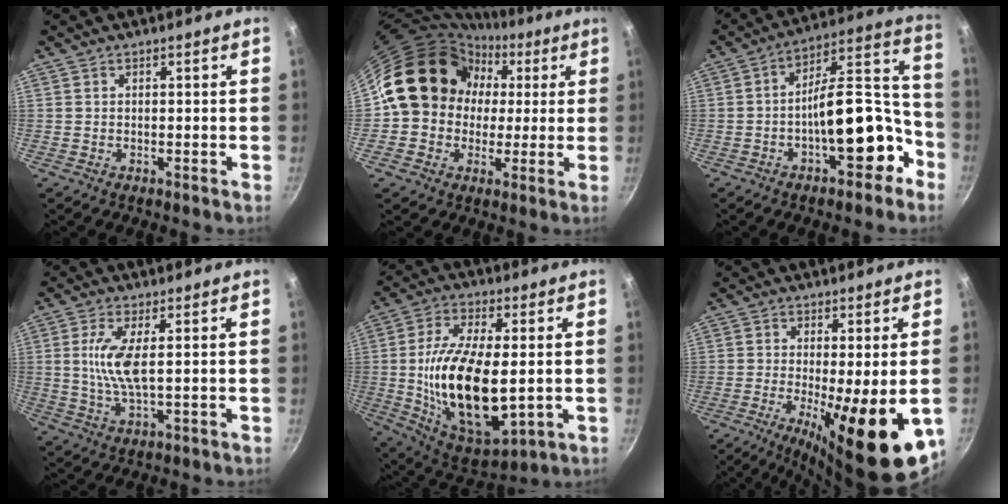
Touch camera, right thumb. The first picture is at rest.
{"total": 16.3, "force": [1.8, 14.4, 7.5], "torque": [-0.083, 0.037, 0.023]}
{"total": 17.4, "force": [-6.7, 8.0, 14.0], "torque": [-0.138, 0.091, -0.096]}
{"total": 7.5, "force": [1.2, 2.2, 7.0], "torque": [-0.152, -0.005, 0.024]}
{"total": 21.6, "force": [-0.7, 9.9, 19.2], "torque": [-0.347, -0.003, -0.001]}
{"total": 17.3, "force": [-4.3, 4.7, 16.1], "torque": [-0.237, -0.018, -0.051]}